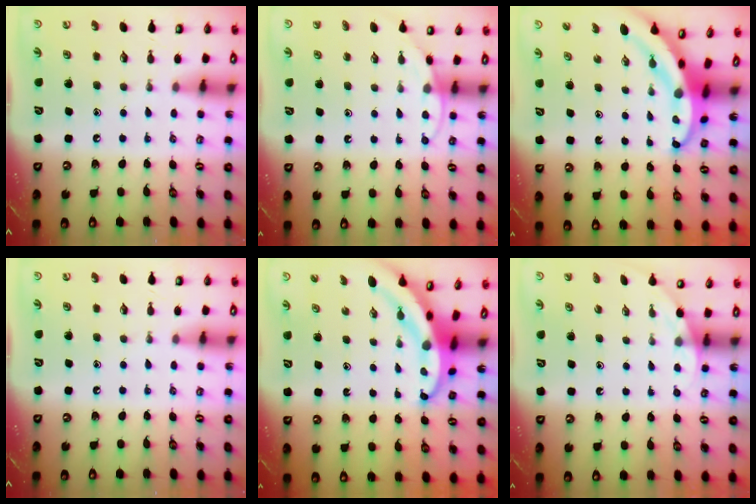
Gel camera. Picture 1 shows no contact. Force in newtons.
{"total": 5.8, "press": 5.8, "slide": 0.4}
{"total": 5.1, "press": 5.0, "slide": 0.5}
{"total": 0.0}
{"total": 5.1, "press": 5.0, "slide": 0.5}
{"total": 1.8, "press": 1.8, "slide": 0.1}